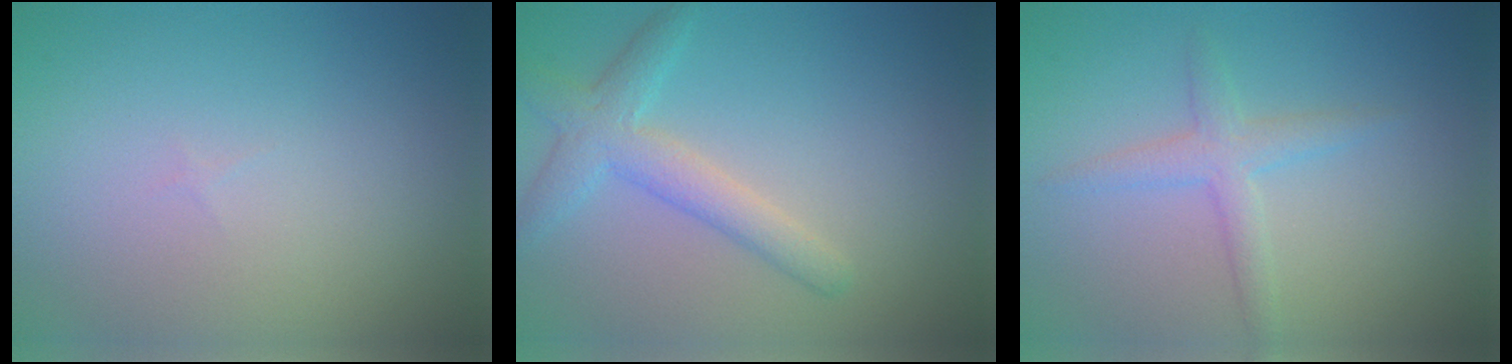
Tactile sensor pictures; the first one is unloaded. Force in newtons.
{"total": 3.5, "press": 3.5, "slide": 0.1}
{"total": 2.3, "press": 2.3, "slide": 0.0}